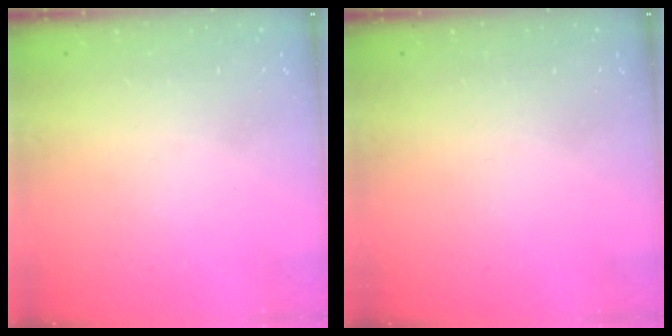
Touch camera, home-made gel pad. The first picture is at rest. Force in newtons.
{"total": 0.0}